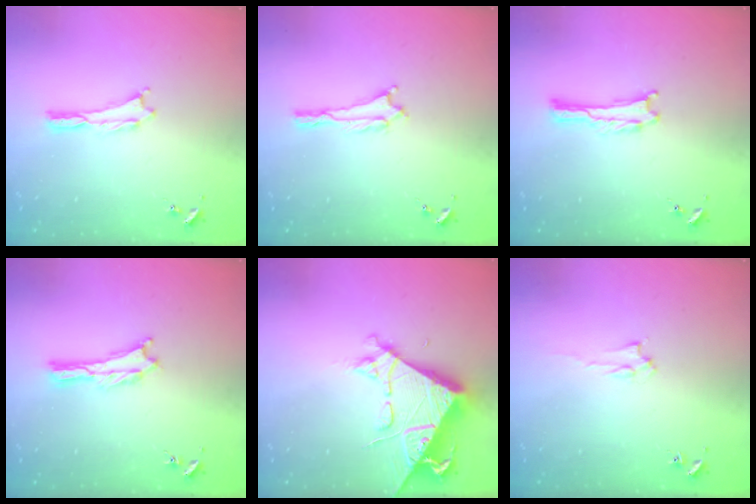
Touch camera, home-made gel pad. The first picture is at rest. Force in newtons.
{"total": 0.0}
{"total": 0.0}
{"total": 0.6, "press": 0.6, "slide": 0.2}
{"total": 8.5, "press": 8.4, "slide": 0.9}
{"total": 1.6, "press": 1.6, "slide": 0.2}